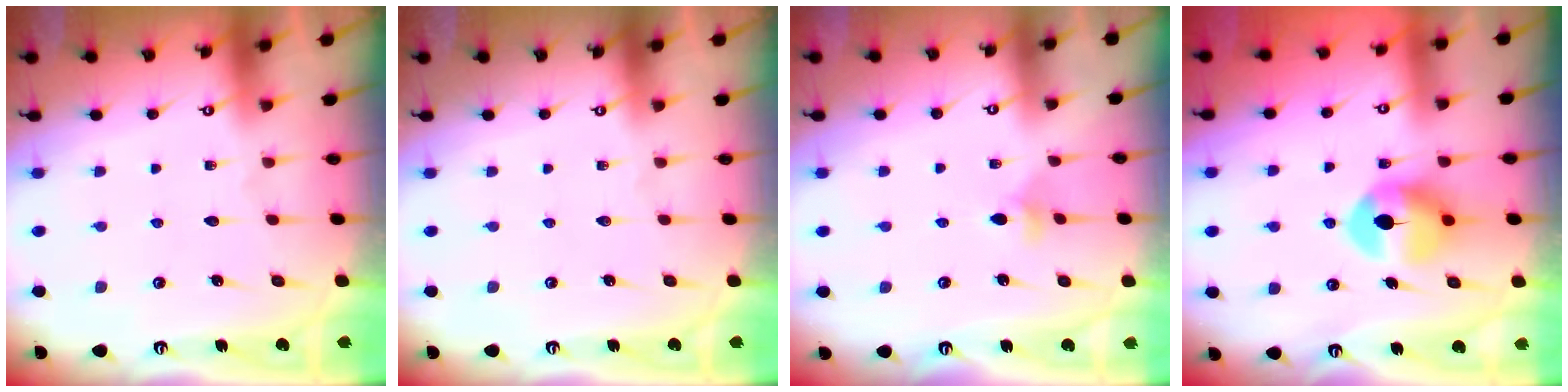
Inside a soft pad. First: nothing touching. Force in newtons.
{"total": 0.0}
{"total": 3.6, "press": 3.6, "slide": 0.7}
{"total": 9.2, "press": 9.2, "slide": 1.1}